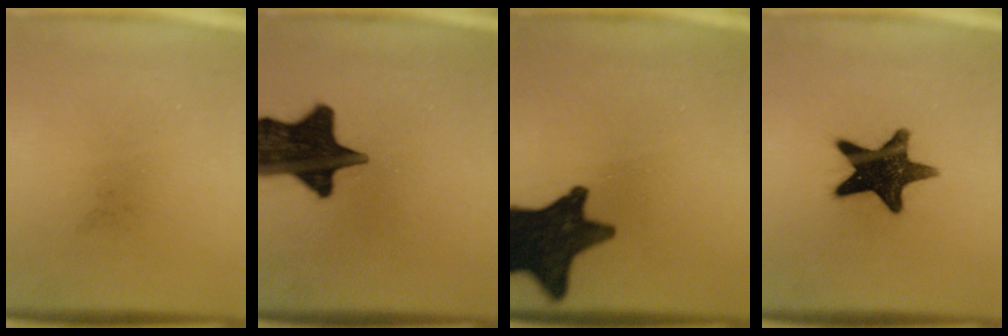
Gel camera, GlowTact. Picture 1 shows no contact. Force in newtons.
{"total": 19.4}
{"total": 17.0}
{"total": 14.9}